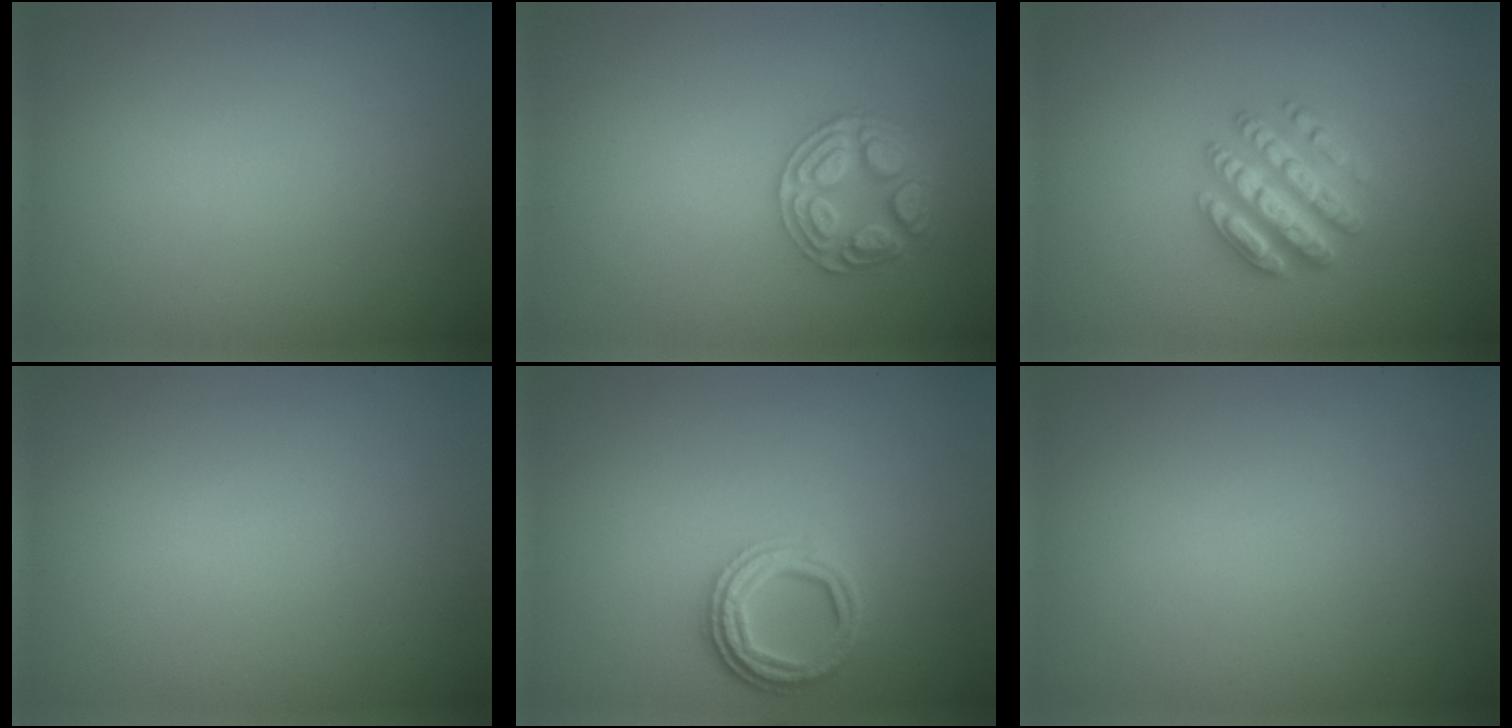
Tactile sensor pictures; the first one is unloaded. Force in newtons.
{"total": 3.5, "press": 3.3, "slide": 1.1}
{"total": 4.8, "press": 4.7, "slide": 0.8}
{"total": 0.0}
{"total": 3.8, "press": 2.9, "slide": 2.4}
{"total": 0.0}